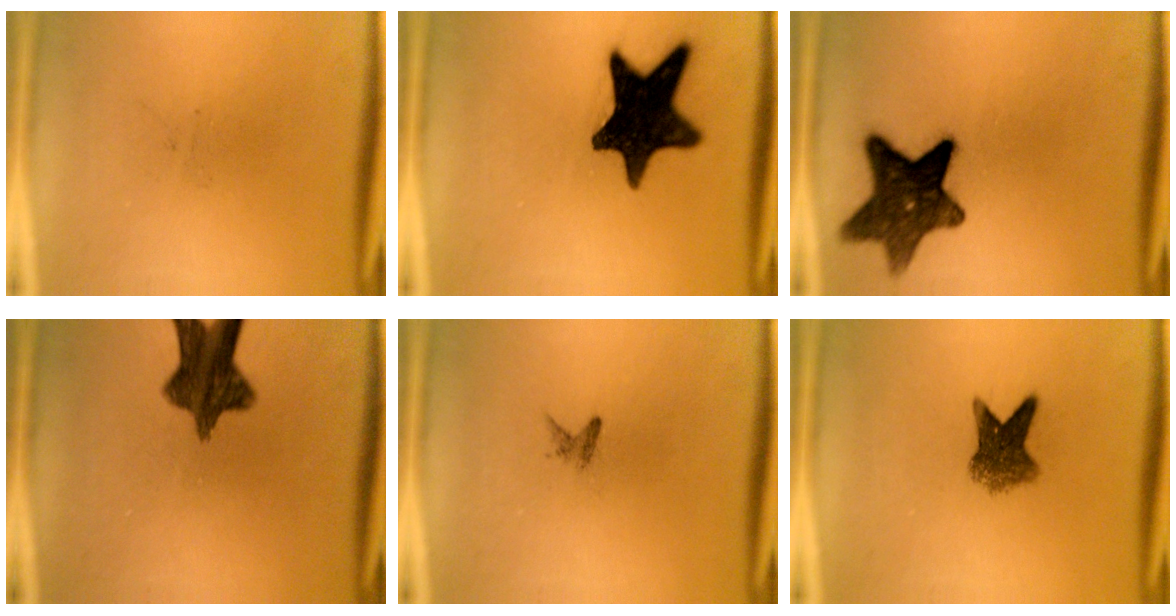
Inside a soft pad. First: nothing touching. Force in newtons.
{"total": 17.1}
{"total": 12.4}
{"total": 10.3}
{"total": 0.9}
{"total": 6.3}